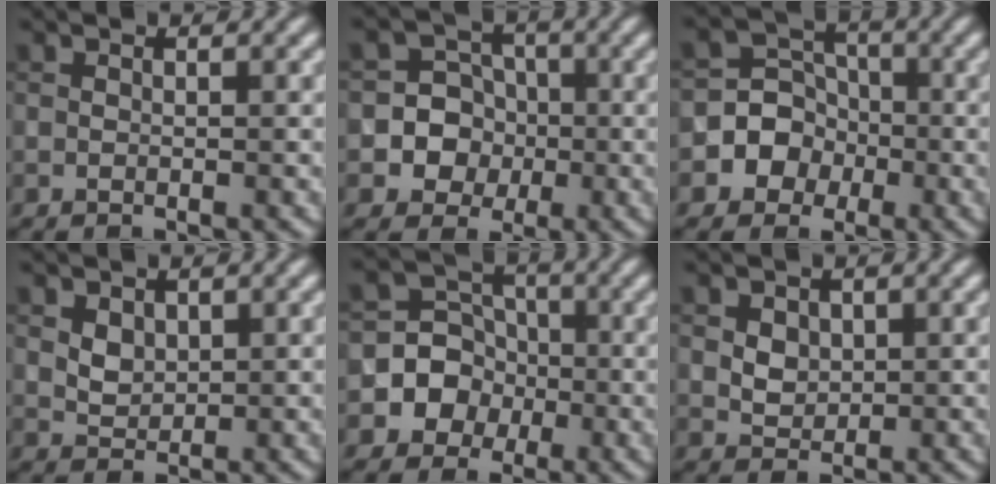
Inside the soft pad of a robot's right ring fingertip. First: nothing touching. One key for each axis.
{"total": 7.2, "fx": -1.4, "fy": 6.9, "fz": 1.3, "tx": -0.016, "ty": 0.024, "tz": -0.047}
{"total": 6.8, "fx": -2.5, "fy": 6.3, "fz": 1.1, "tx": -0.004, "ty": 0.016, "tz": -0.068}
{"total": 1.7, "fx": 0.7, "fy": 1.3, "fz": 0.9, "tx": -0.020, "ty": -0.002, "tz": 0.014}
{"total": 7.6, "fx": -2.5, "fy": 7.1, "fz": 1.2, "tx": -0.007, "ty": 0.016, "tz": -0.067}
{"total": 2.5, "fx": 0.9, "fy": 1.9, "fz": 1.4, "tx": -0.032, "ty": 0.006, "tz": 0.021}